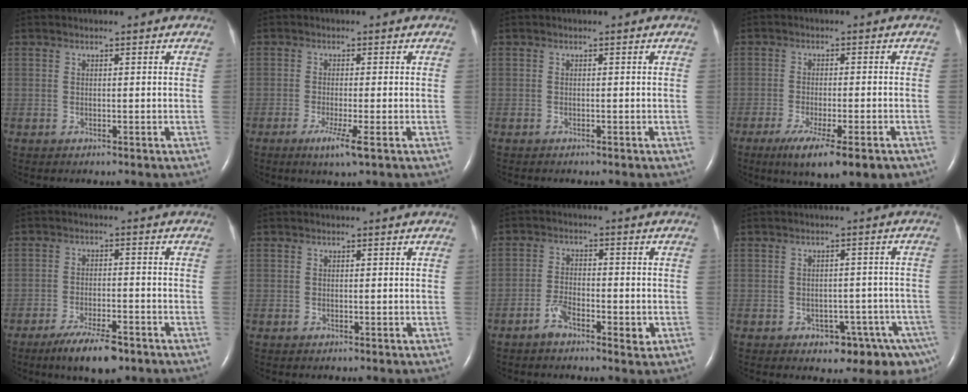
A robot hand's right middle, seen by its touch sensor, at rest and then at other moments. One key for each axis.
{"total": 3.8, "fx": -1.9, "fy": -0.3, "fz": 3.2, "tx": -0.063, "ty": -0.014, "tz": -0.035}
{"total": 0.9, "fx": -0.7, "fy": 0.2, "fz": 0.4, "tx": -0.006, "ty": -0.002, "tz": -0.008}
{"total": 11.6, "fx": -7.8, "fy": 2.0, "fz": 8.4, "tx": -0.118, "ty": -0.025, "tz": -0.114}
{"total": 7.6, "fx": -5.3, "fy": 1.7, "fz": 5.2, "tx": -0.095, "ty": -0.011, "tz": -0.086}
{"total": 0.0}
{"total": 4.5, "fx": -2.4, "fy": 1.8, "fz": 3.4, "tx": -0.065, "ty": 0.001, "tz": -0.043}
{"total": 8.5, "fx": -5.1, "fy": 4.1, "fz": 5.4, "tx": -0.051, "ty": 0.014, "tz": -0.065}